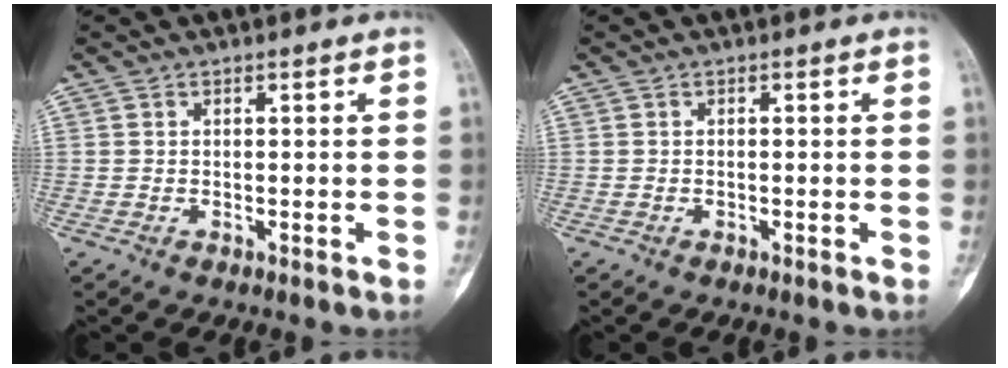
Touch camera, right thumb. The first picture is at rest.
{"total": 0.0}